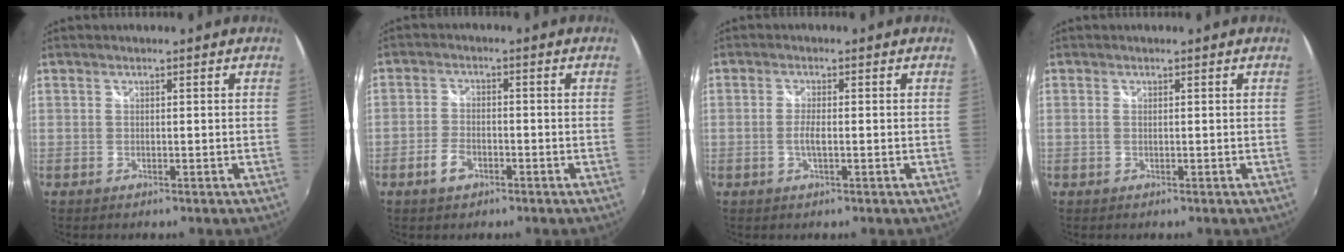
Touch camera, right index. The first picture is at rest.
{"total": 4.2, "force": [-2.3, 2.4, 2.5], "torque": [-0.061, 0.002, -0.043]}
{"total": 2.3, "force": [-0.5, 0.5, 2.2], "torque": [-0.045, -0.003, -0.010]}
{"total": 0.0}